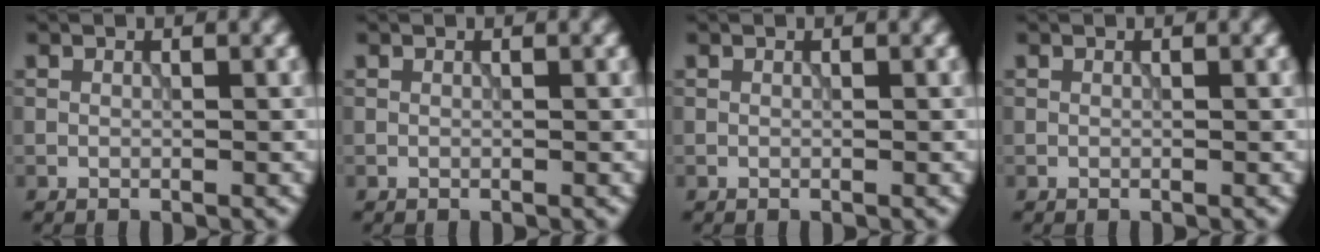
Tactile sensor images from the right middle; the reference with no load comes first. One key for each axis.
{"total": 0.0}
{"total": 0.0}
{"total": 0.0}